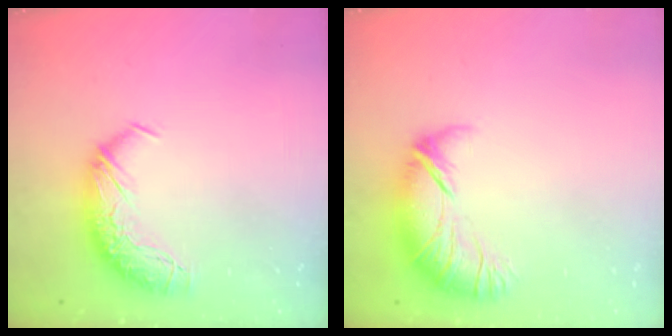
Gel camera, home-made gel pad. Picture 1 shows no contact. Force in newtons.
{"total": 2.8, "press": 1.9, "slide": 2.0}